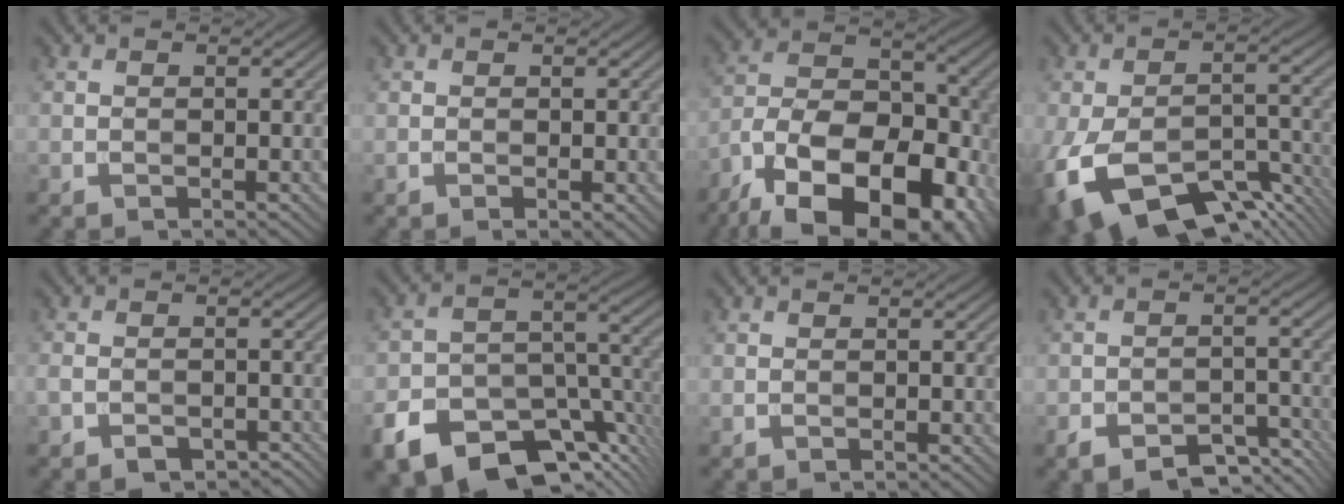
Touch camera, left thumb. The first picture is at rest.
{"total": 1.0, "force": [-0.2, 0.4, 0.9], "torque": [-0.018, -0.004, -0.004]}
{"total": 20.3, "force": [-12.7, 11.4, 11.1], "torque": [-0.196, -0.031, -0.188]}
{"total": 13.9, "force": [-8.2, 7.0, 8.9], "torque": [-0.180, -0.038, -0.129]}
{"total": 4.4, "force": [-3.1, 2.4, 2.2], "torque": [-0.040, -0.005, -0.052]}
{"total": 14.8, "force": [-10.1, 7.9, 7.5], "torque": [-0.155, -0.034, -0.149]}
{"total": 0.0}
{"total": 6.5, "force": [-4.6, 2.9, 3.5], "torque": [-0.054, -0.003, -0.076]}